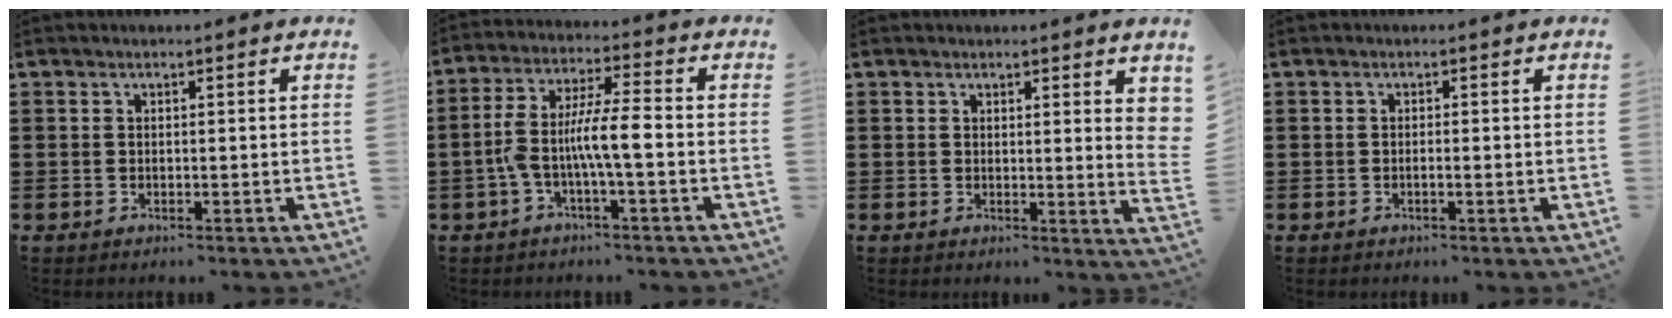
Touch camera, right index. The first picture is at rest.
{"total": 7.9, "force": [-1.8, 1.5, 7.5], "torque": [-0.161, -0.005, -0.042]}
{"total": 2.3, "force": [1.4, 0.3, 1.8], "torque": [-0.032, -0.001, 0.024]}
{"total": 0.6, "force": [-0.3, 0.0, 0.5], "torque": [-0.010, -0.002, -0.005]}